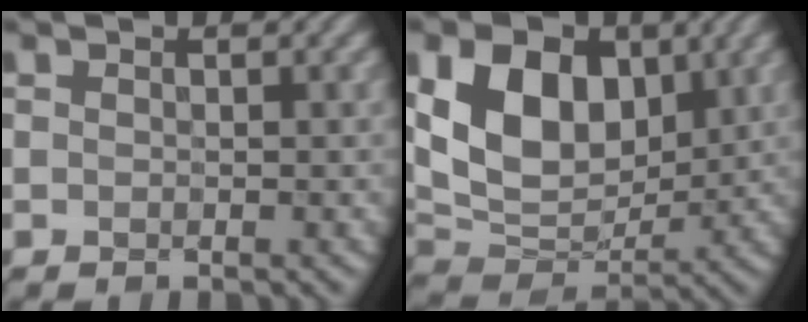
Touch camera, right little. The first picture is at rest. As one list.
[{"total": 9.4, "force": [2.0, 6.5, 6.4], "torque": [-0.132, -0.008, 0.036]}]